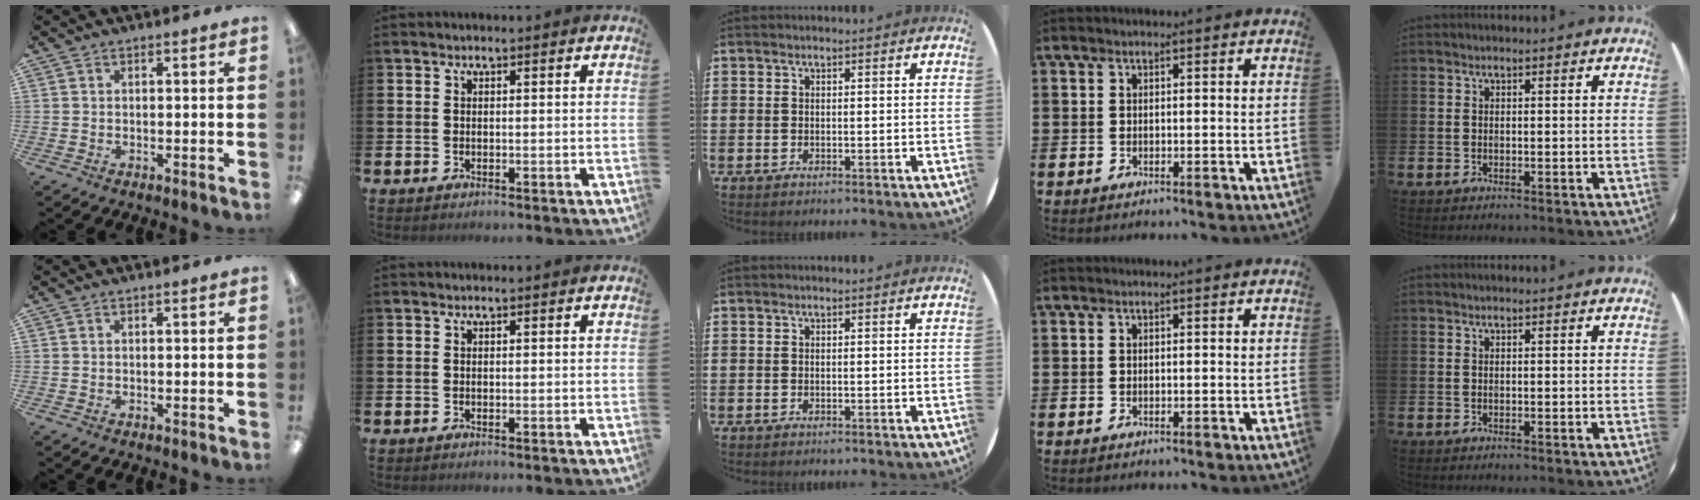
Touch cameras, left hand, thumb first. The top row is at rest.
{}